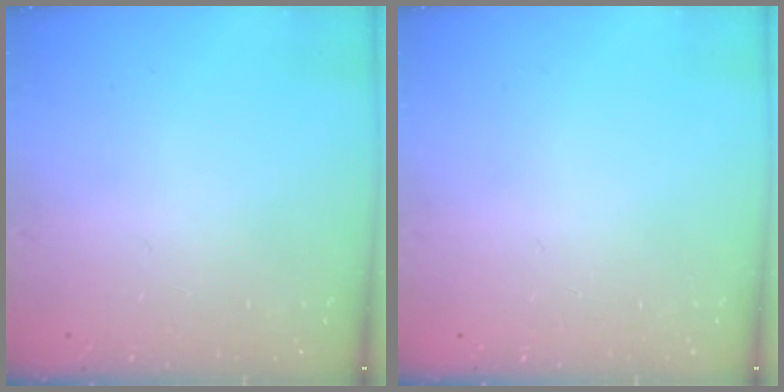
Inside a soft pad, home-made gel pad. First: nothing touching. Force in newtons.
{"total": 0.0}